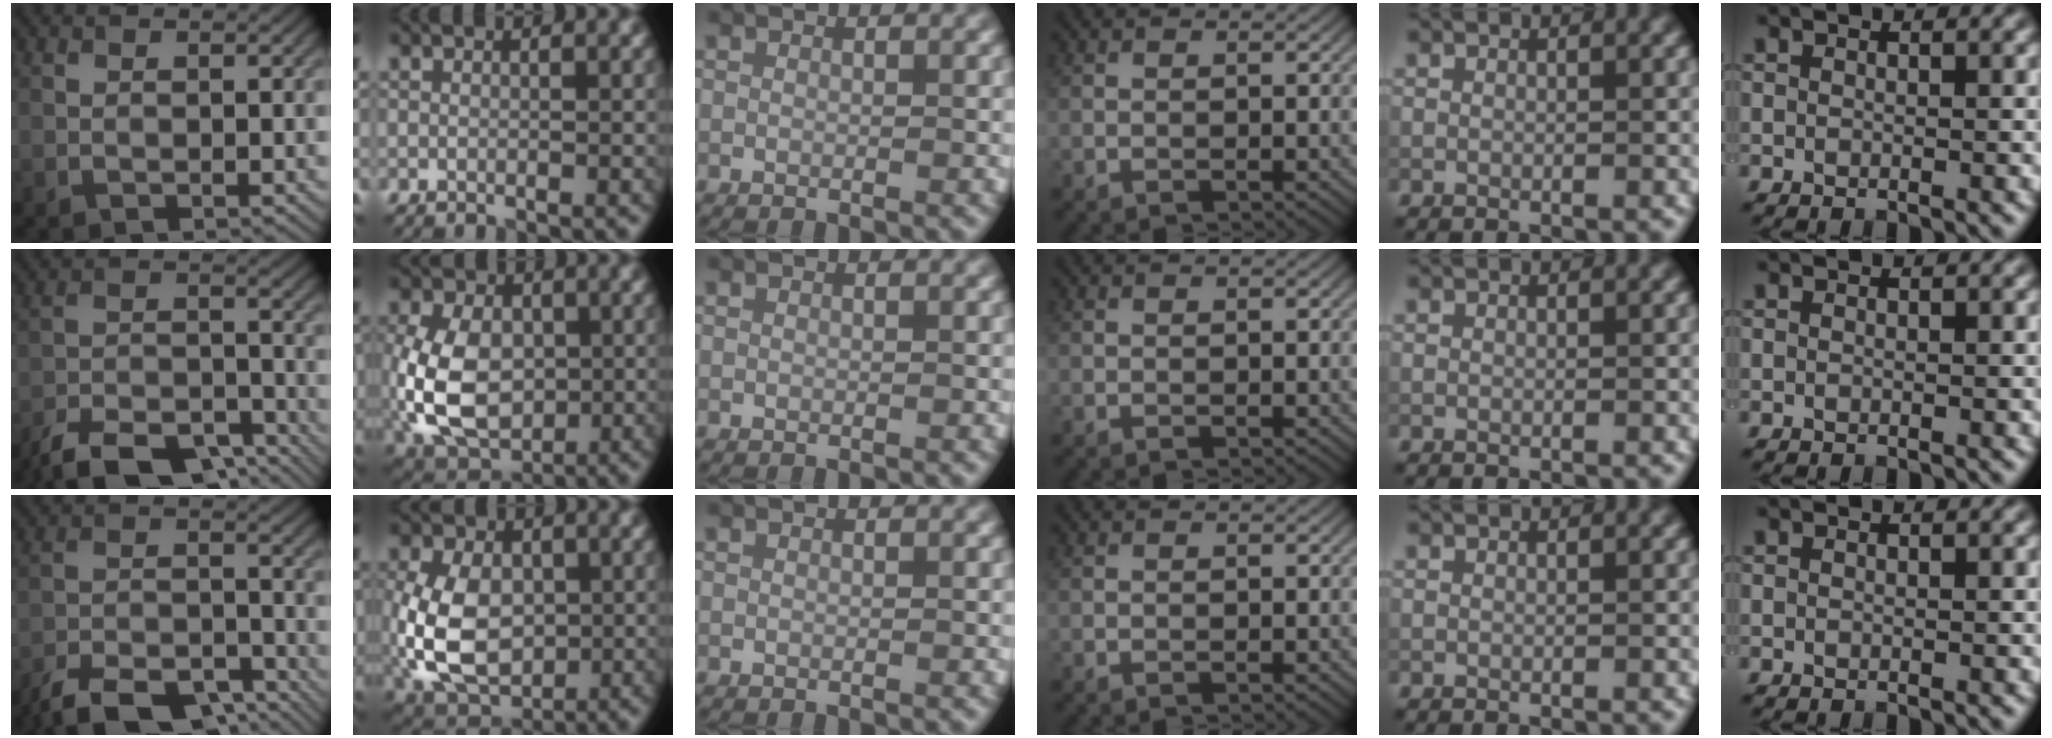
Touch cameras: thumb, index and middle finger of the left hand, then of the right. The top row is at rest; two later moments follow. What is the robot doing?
{"motion": "lift_and_place", "object": "coin"}